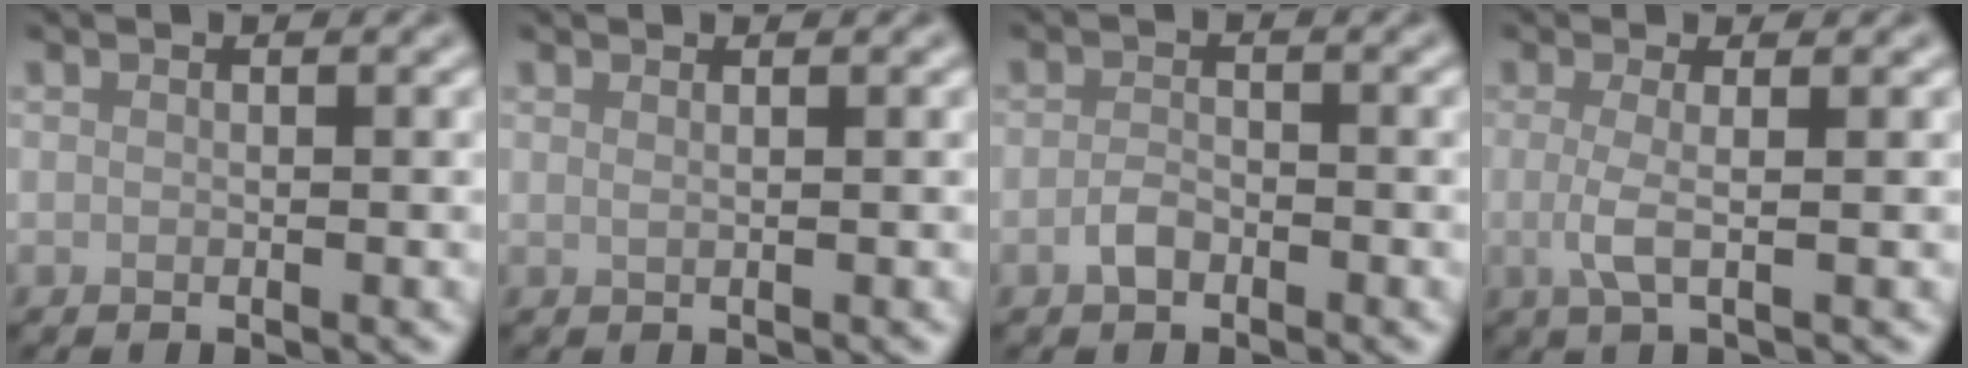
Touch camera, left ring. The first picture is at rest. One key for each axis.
{"total": 0.6, "fx": 0.3, "fy": 0.3, "fz": 0.5, "tx": -0.005, "ty": -0.002, "tz": -0.001}
{"total": 1.7, "fx": -1.1, "fy": 0.8, "fz": 0.9, "tx": -0.023, "ty": 0.000, "tz": -0.026}
{"total": 2.4, "fx": -0.4, "fy": 0.6, "fz": 2.3, "tx": -0.049, "ty": -0.004, "tz": -0.012}